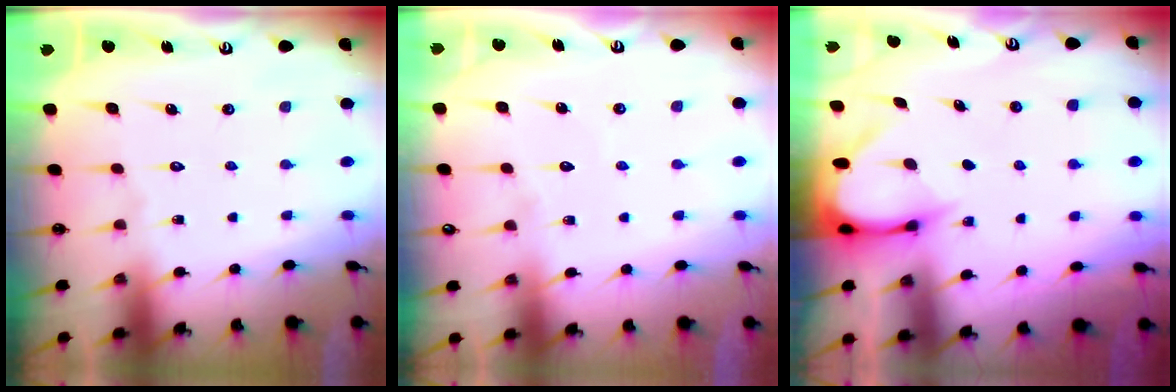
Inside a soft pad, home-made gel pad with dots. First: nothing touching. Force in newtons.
{"total": 2.3, "press": 2.3, "slide": 0.2}
{"total": 3.4, "press": 3.4, "slide": 0.3}